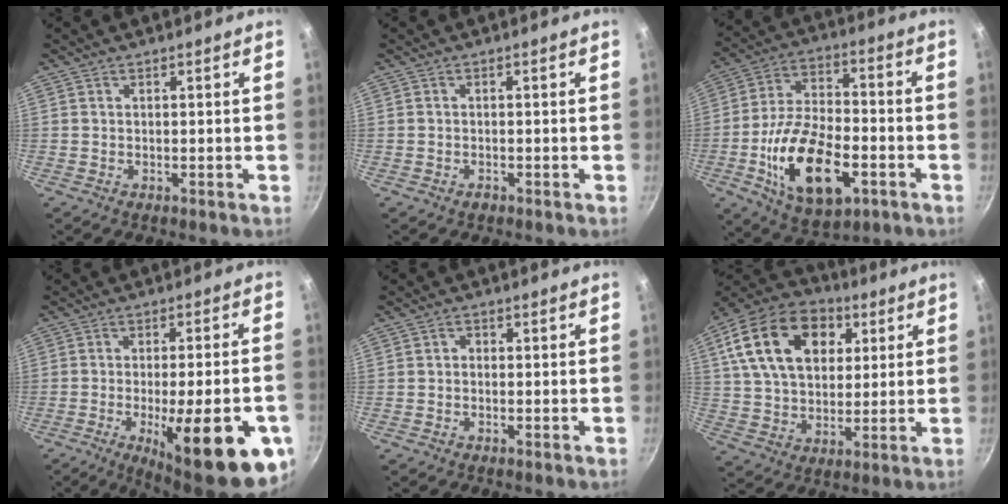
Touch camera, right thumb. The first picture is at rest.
{"total": 1.0, "force": [-0.7, 0.6, 0.4], "torque": [-0.011, 0.005, -0.012]}
{"total": 19.7, "force": [-6.3, 10.4, 15.5], "torque": [-0.267, 0.025, -0.105]}
{"total": 22.2, "force": [-7.8, 6.3, 19.8], "torque": [-0.240, 0.007, -0.099]}
{"total": 1.2, "force": [-0.2, 1.1, 0.6], "torque": [-0.008, 0.006, -0.006]}
{"total": 21.7, "force": [7.3, 14.6, 14.2], "torque": [-0.231, 0.006, 0.118]}